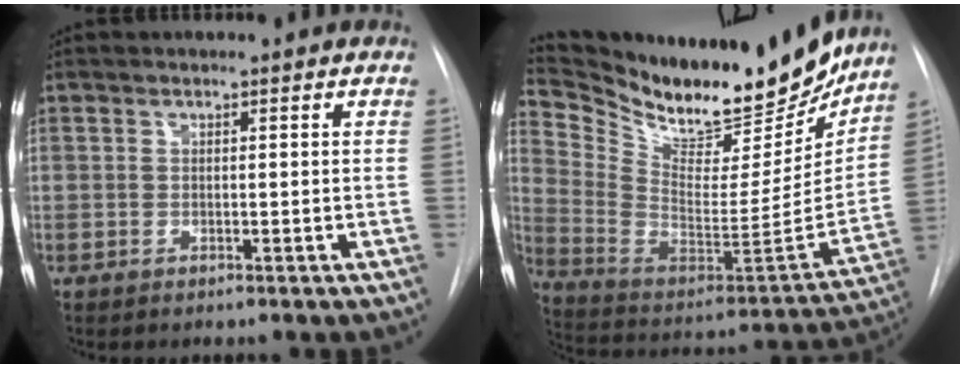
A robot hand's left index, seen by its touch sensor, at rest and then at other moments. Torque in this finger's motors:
{"motor_torque": [0.31, -0.60, 0.09, 0.00]}